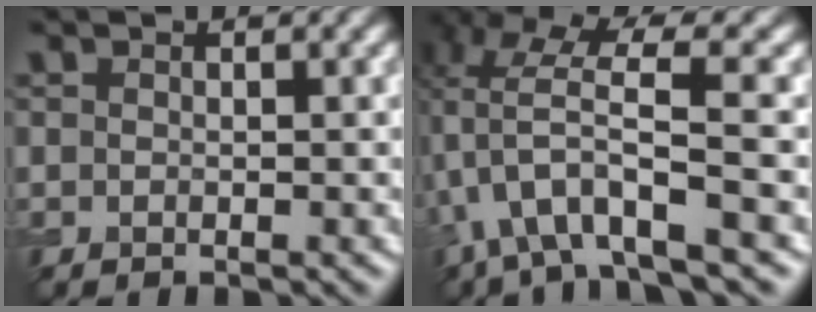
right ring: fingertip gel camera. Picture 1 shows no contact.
{"total": 7.2, "force": [-0.3, 2.2, 6.8], "torque": [-0.137, 0.001, -0.014]}